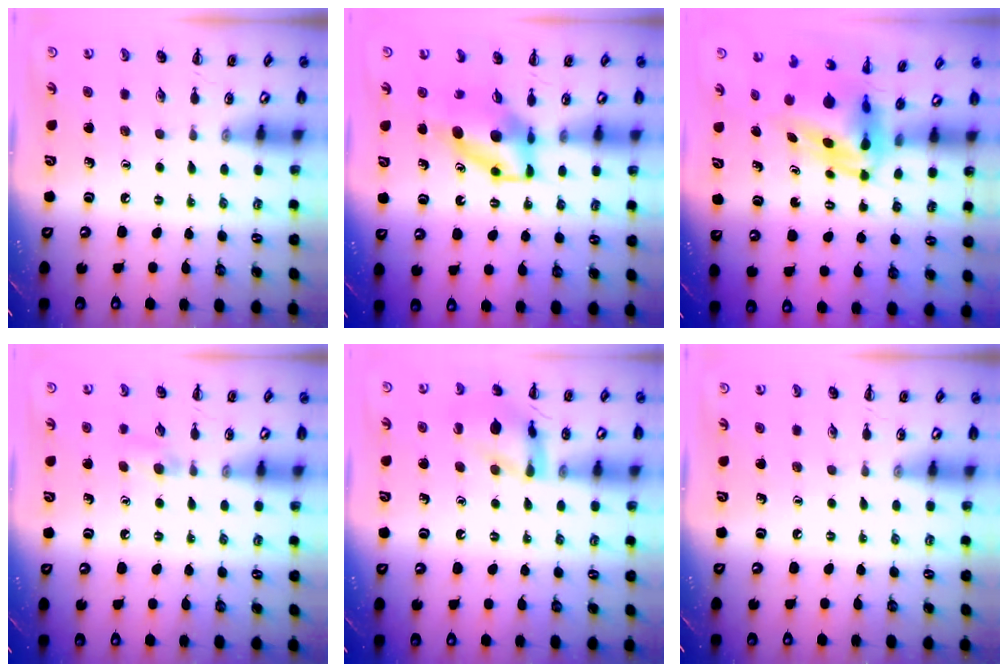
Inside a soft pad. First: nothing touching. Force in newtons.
{"total": 6.1, "press": 6.0, "slide": 1.4}
{"total": 5.1, "press": 4.9, "slide": 1.5}
{"total": 4.4, "press": 4.1, "slide": 1.6}
{"total": 12.8, "press": 12.8, "slide": 0.9}
{"total": 0.0}